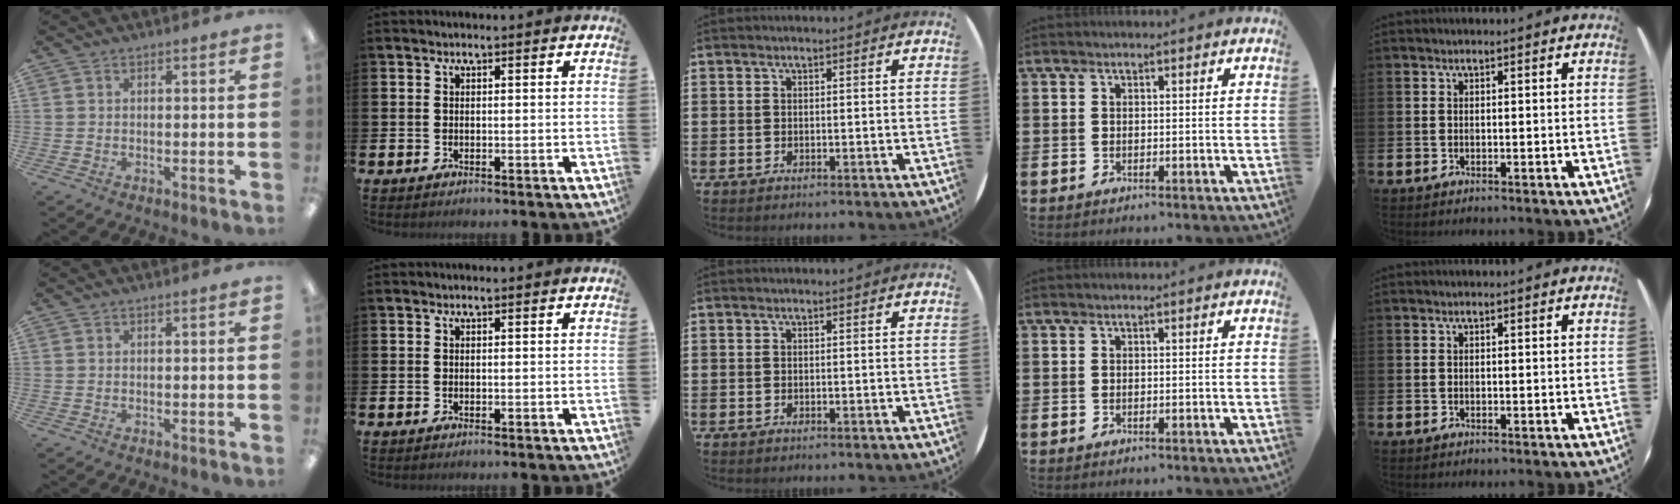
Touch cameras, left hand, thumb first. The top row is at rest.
{}